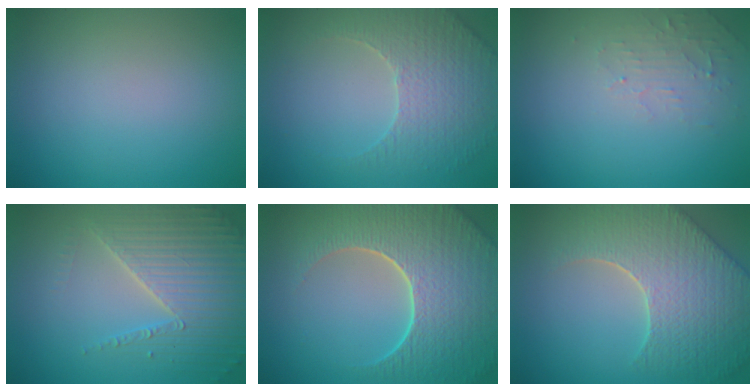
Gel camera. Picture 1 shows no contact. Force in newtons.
{"total": 3.7, "press": 3.5, "slide": 1.2}
{"total": 2.0, "press": 1.9, "slide": 0.4}
{"total": 4.7, "press": 4.5, "slide": 1.2}
{"total": 9.3, "press": 6.6, "slide": 6.5}
{"total": 9.0, "press": 6.4, "slide": 6.3}